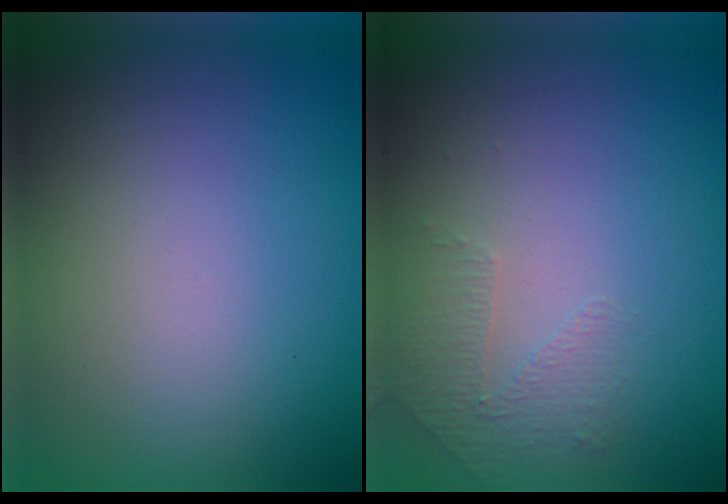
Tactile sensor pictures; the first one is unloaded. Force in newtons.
{"total": 1.4, "press": 0.8, "slide": 1.1}